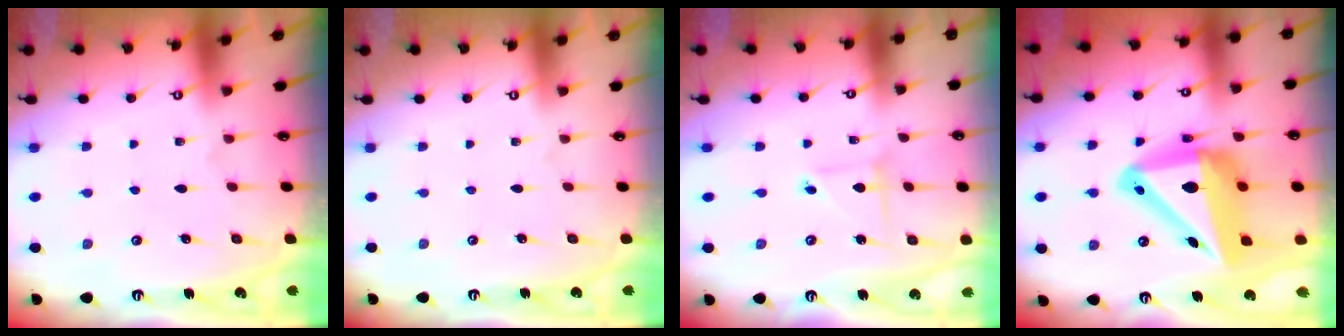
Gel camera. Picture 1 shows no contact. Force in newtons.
{"total": 0.0}
{"total": 2.4, "press": 2.4, "slide": 0.3}
{"total": 19.7, "press": 19.5, "slide": 3.0}